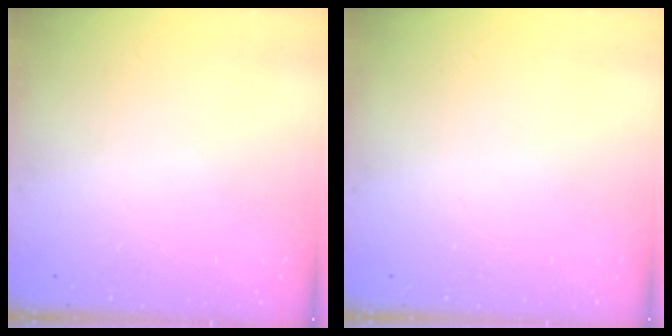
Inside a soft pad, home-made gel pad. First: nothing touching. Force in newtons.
{"total": 0.0}